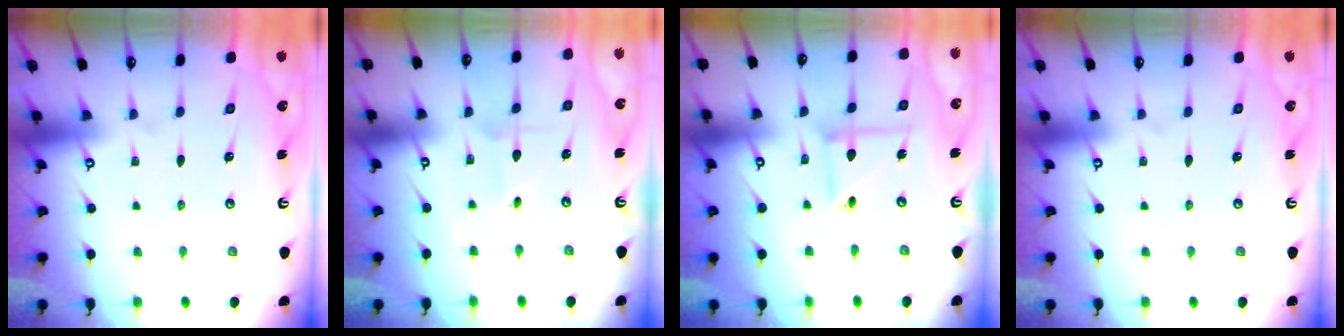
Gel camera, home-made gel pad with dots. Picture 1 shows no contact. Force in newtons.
{"total": 1.5, "press": 1.5, "slide": 0.1}
{"total": 7.6, "press": 7.6, "slide": 0.5}
{"total": 0.0}